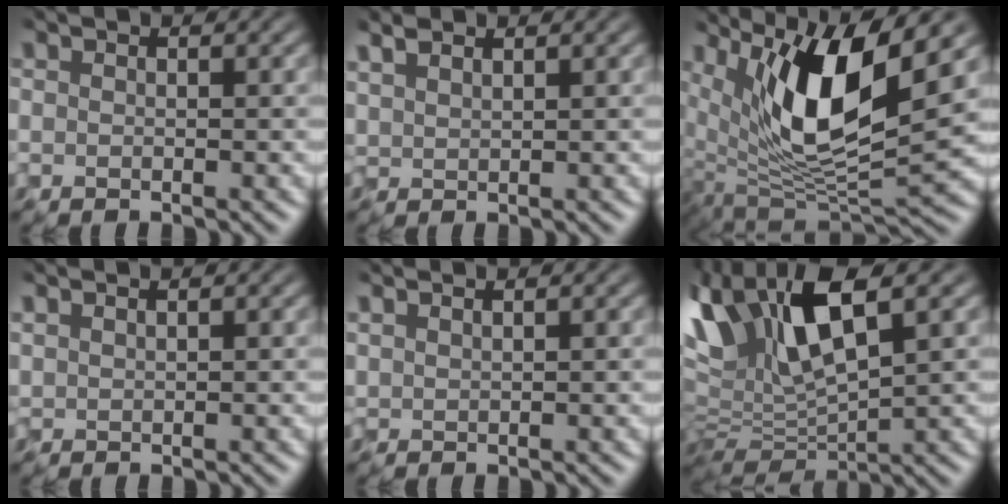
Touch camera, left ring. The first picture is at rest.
{"total": 1.7, "force": [1.4, 0.4, 0.7], "torque": [-0.018, 0.006, 0.032]}
{"total": 9.7, "force": [3.8, 3.1, 8.4], "torque": [-0.149, -0.019, 0.075]}
{"total": 1.2, "force": [1.1, 0.2, 0.4], "torque": [-0.007, 0.003, 0.020]}
{"total": 1.6, "force": [1.5, 0.4, 0.5], "torque": [-0.004, 0.003, 0.021]}
{"total": 11.6, "force": [4.4, 5.1, 9.4], "torque": [-0.202, 0.018, 0.078]}